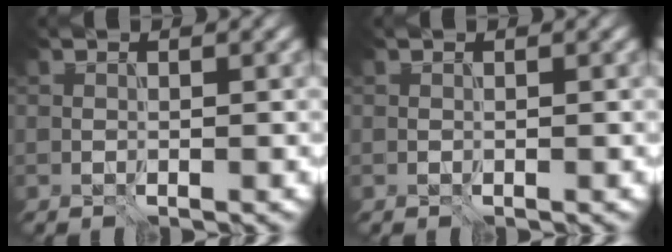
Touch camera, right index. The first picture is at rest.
{"total": 0.0}